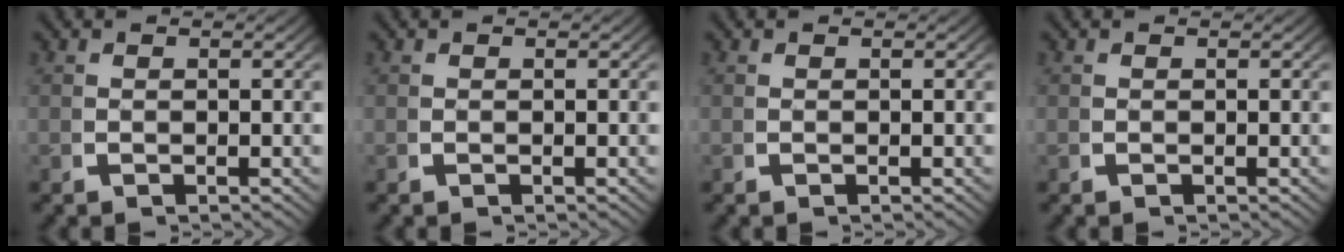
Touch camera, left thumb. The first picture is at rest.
{"total": 0.0}
{"total": 0.0}
{"total": 0.0}